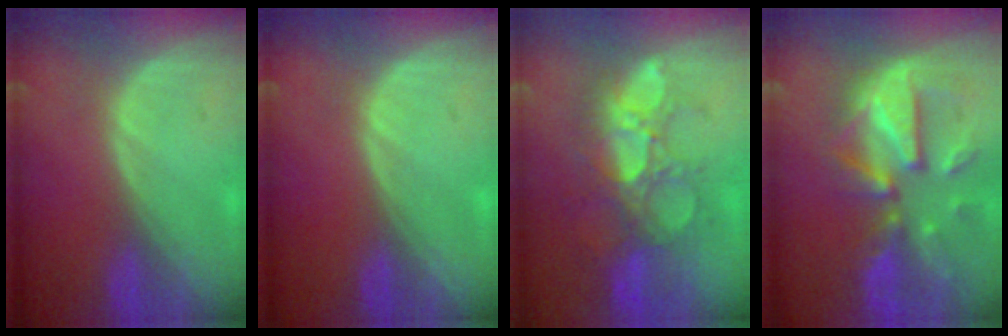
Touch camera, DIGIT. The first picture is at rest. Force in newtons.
{"total": 0.0}
{"total": 10.7, "press": 9.4, "slide": 5.1}
{"total": 12.0, "press": 10.4, "slide": 6.0}